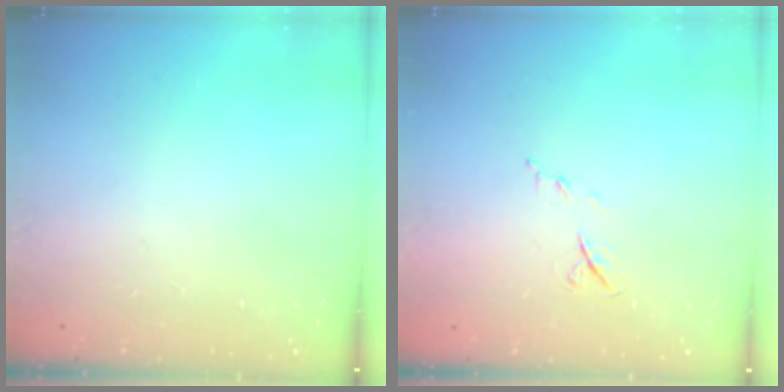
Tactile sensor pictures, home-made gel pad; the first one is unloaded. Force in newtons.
{"total": 6.1, "press": 5.9, "slide": 1.5}